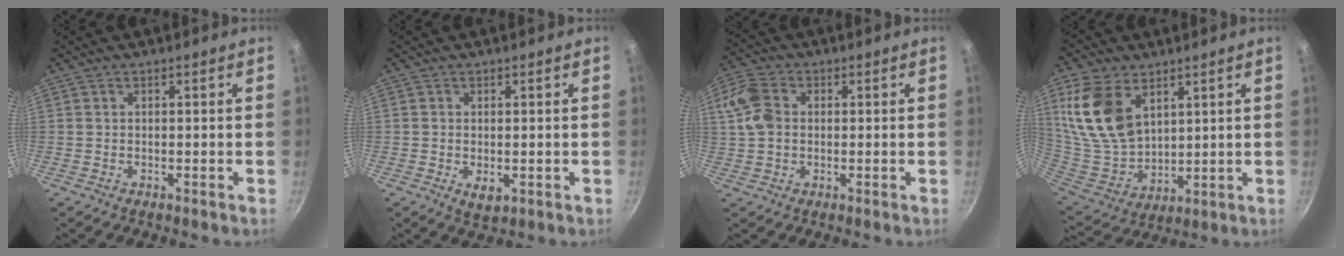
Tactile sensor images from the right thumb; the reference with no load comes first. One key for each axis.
{"total": 3.1, "fx": -0.5, "fy": 1.8, "fz": 2.5, "tx": -0.039, "ty": -0.011, "tz": -0.003}
{"total": 8.9, "fx": 1.2, "fy": 6.7, "fz": 5.8, "tx": -0.112, "ty": 0.011, "tz": 0.010}
{"total": 16.7, "fx": 7.1, "fy": 10.6, "fz": 10.7, "tx": -0.198, "ty": -0.037, "tz": 0.155}